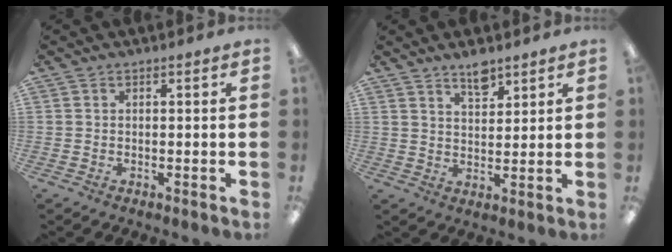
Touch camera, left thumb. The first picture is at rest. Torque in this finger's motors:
{"motor_torque": [-0.28, -0.30, -0.29, 0.12, 0.00]}